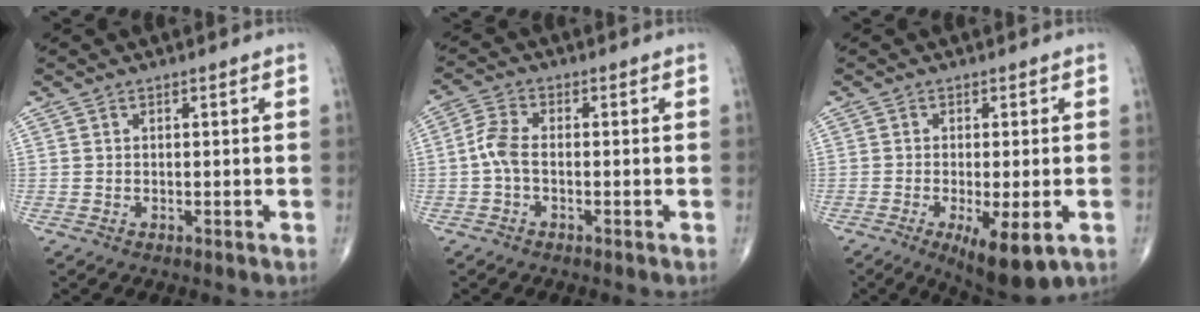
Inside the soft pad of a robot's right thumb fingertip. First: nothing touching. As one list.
[{"total": 4.2, "force": [-0.9, 2.1, 3.5], "torque": [-0.078, 0.012, -0.026]}, {"total": 9.2, "force": [-3.4, 2.6, 8.1], "torque": [-0.122, -0.015, -0.048]}]